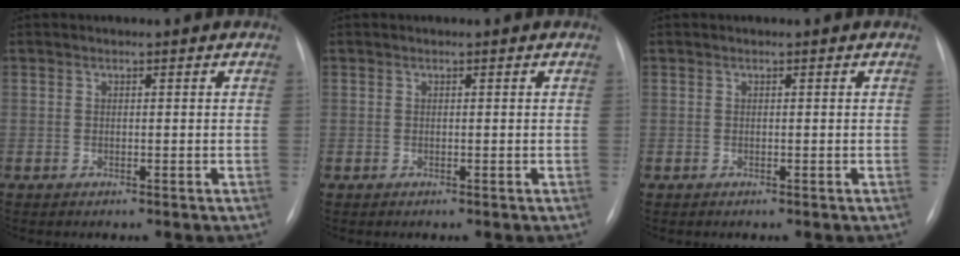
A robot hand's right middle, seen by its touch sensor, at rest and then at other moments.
{"total": 0.0}
{"total": 0.0}